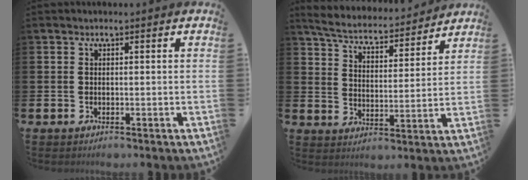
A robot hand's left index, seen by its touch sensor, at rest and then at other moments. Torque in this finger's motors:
{"motor_torque": [1.02, -1.12, 0.59, 0.11]}